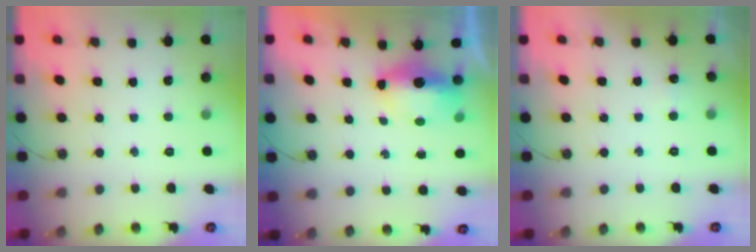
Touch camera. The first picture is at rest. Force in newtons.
{"total": 6.7, "press": 6.7, "slide": 0.8}
{"total": 3.9, "press": 3.8, "slide": 0.9}